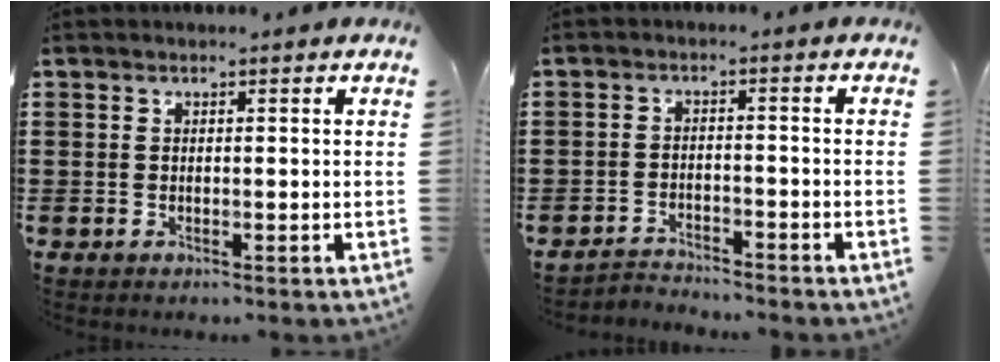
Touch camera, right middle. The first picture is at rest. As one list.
[{"total": 2.6, "force": [-2.6, 0.1, 0.0], "torque": [-0.009, 0.000, -0.058]}]